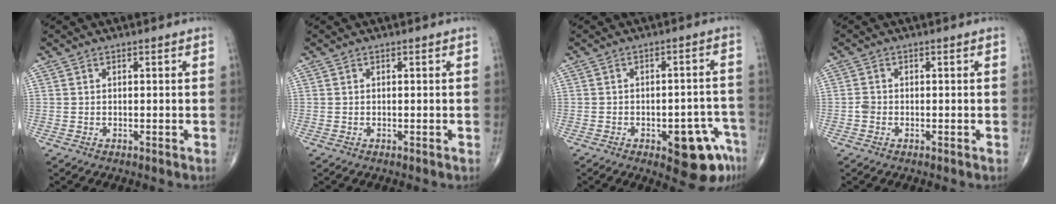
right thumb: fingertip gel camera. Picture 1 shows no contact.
{"total": 0.0}
{"total": 10.6, "force": [-5.3, 4.2, 8.1], "torque": [-0.069, 0.037, -0.058]}
{"total": 1.3, "force": [-0.5, 1.0, 0.7], "torque": [-0.011, 0.002, -0.011]}